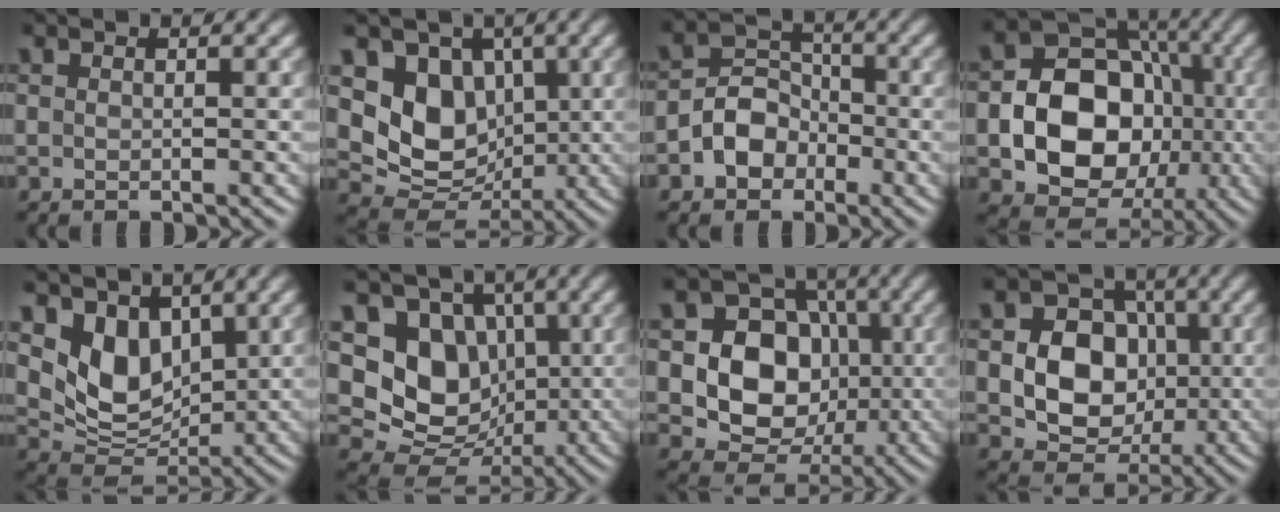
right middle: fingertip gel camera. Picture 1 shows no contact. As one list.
[{"total": 7.1, "force": [1.4, 5.8, 3.8], "torque": [-0.061, -0.016, 0.019]}, {"total": 3.7, "force": [-1.6, 2.9, 1.6], "torque": [-0.014, 0.009, -0.036]}, {"total": 12.4, "force": [-2.3, 9.6, 7.6], "torque": [-0.101, -0.003, -0.061]}, {"total": 5.6, "force": [2.3, 3.9, 3.3], "torque": [-0.066, -0.019, 0.044]}, {"total": 8.6, "force": [1.4, 7.1, 4.6], "torque": [-0.072, -0.010, 0.010]}, {"total": 9.0, "force": [-0.4, 7.5, 5.0], "torque": [-0.070, 0.003, -0.021]}, {"total": 8.2, "force": [-0.3, 6.7, 4.7], "torque": [-0.068, 0.006, -0.015]}]